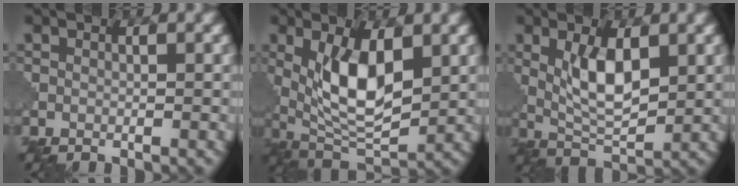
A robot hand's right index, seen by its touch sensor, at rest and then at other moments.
{"total": 7.5, "force": [1.7, 3.4, 6.6], "torque": [-0.129, -0.009, 0.033]}
{"total": 5.2, "force": [1.5, 2.1, 4.5], "torque": [-0.087, -0.003, 0.033]}